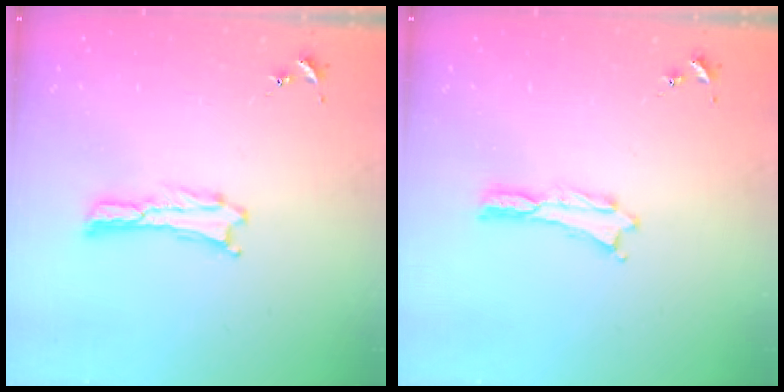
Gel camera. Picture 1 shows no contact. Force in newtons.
{"total": 0.0}